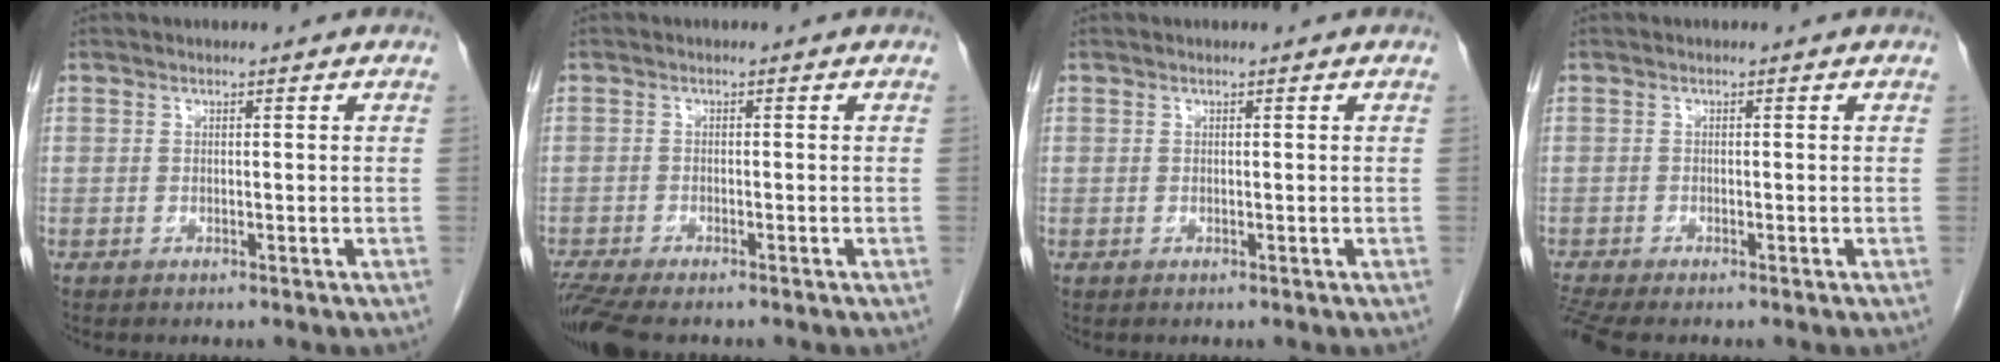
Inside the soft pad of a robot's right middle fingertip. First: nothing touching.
{"total": 6.8, "force": [-5.7, 1.4, 3.5], "torque": [-0.065, -0.014, -0.097]}
{"total": 0.0}
{"total": 3.0, "force": [-2.7, 0.0, 1.4], "torque": [-0.031, -0.011, -0.052]}